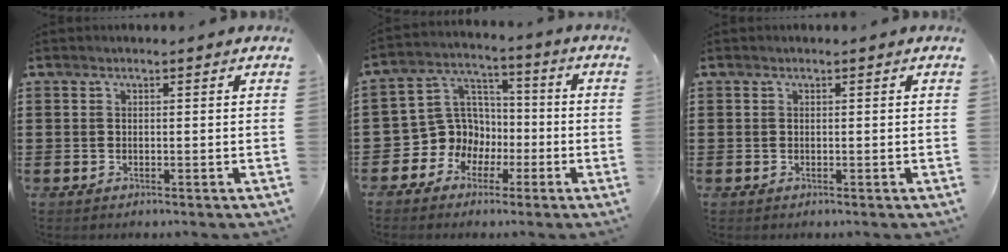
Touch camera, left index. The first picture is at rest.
{"total": 8.5, "force": [-2.1, 8.0, 1.8], "torque": [-0.085, 0.003, -0.040]}
{"total": 0.0}